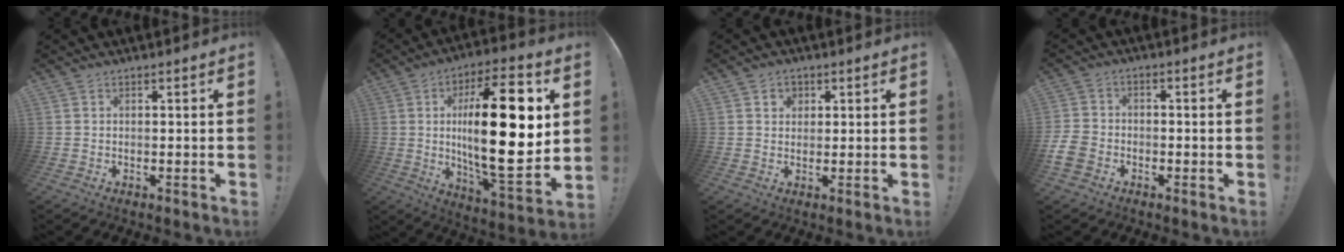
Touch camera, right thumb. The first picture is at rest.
{"total": 28.0, "force": [3.2, 9.4, 26.2], "torque": [-0.448, -0.017, 0.047]}
{"total": 3.1, "force": [1.2, 2.7, 1.1], "torque": [-0.008, -0.002, 0.019]}
{"total": 6.8, "force": [-3.5, 4.9, 3.2], "torque": [-0.080, 0.022, -0.063]}